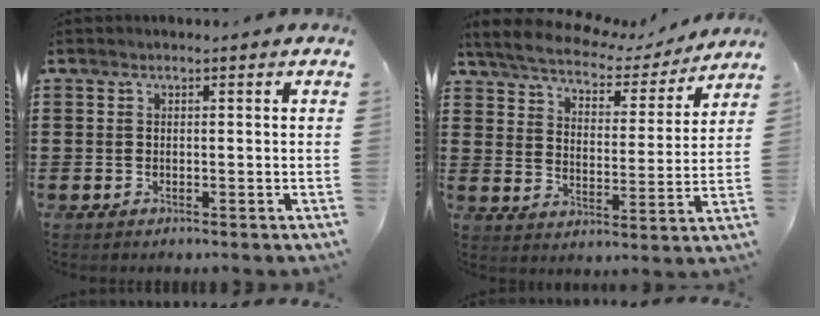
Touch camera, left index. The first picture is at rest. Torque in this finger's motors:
{"motor_torque": [2.14, 0.00, 0.53, 0.09]}